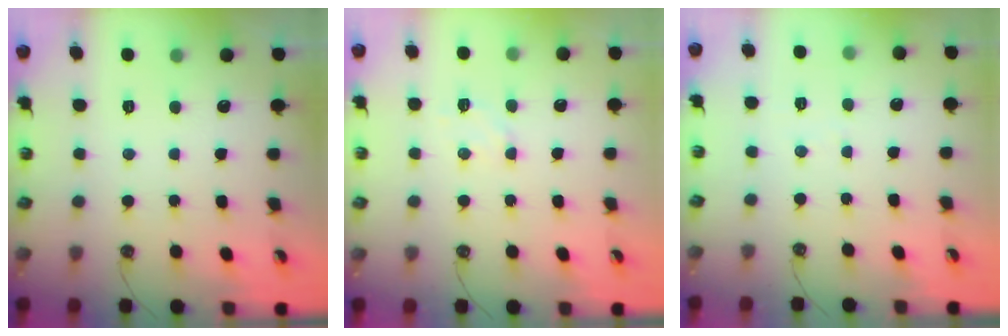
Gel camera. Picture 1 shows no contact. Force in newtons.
{"total": 6.6, "press": 6.6, "slide": 0.6}
{"total": 2.8, "press": 2.8, "slide": 0.4}